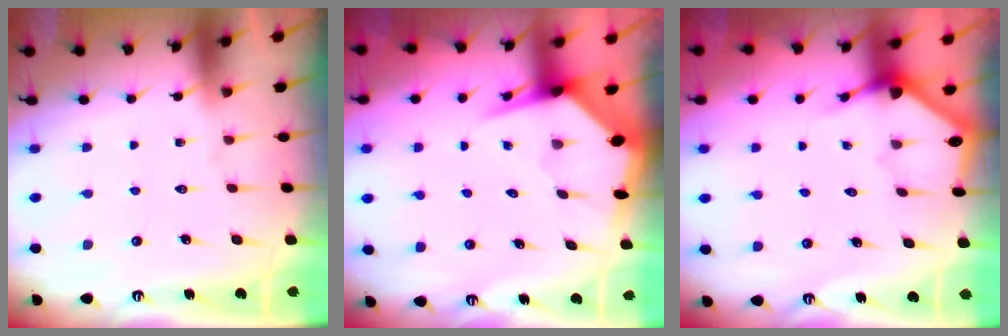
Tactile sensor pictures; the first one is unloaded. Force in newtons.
{"total": 5.3, "press": 5.2, "slide": 0.5}
{"total": 3.3, "press": 3.3, "slide": 0.2}